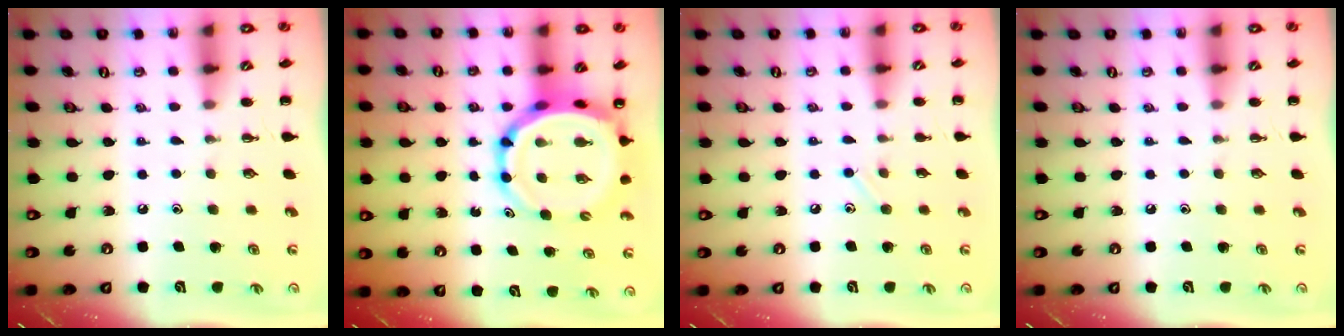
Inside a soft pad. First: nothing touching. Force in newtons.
{"total": 10.5, "press": 10.0, "slide": 3.2}
{"total": 4.0, "press": 3.8, "slide": 1.2}
{"total": 0.0}